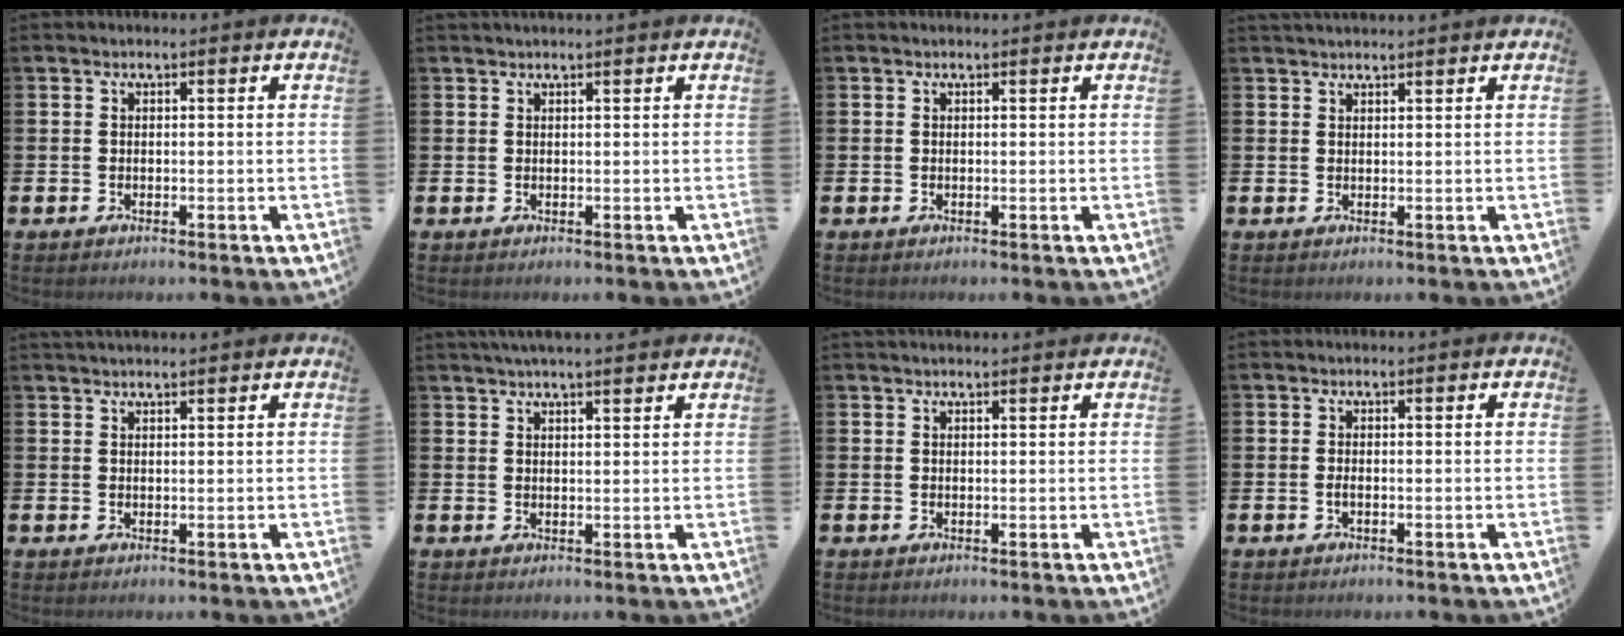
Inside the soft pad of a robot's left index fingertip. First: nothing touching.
{"total": 0.6, "force": [0.6, -0.1, 0.1], "torque": [0.002, -0.002, 0.011]}
{"total": 0.0}
{"total": 1.5, "force": [1.5, 0.0, 0.1], "torque": [0.009, -0.007, 0.024]}
{"total": 1.4, "force": [1.4, -0.1, 0.1], "torque": [0.000, -0.004, 0.025]}
{"total": 3.2, "force": [3.0, -0.1, 1.0], "torque": [-0.014, -0.011, 0.053]}
{"total": 1.0, "force": [1.0, 0.1, 0.2], "torque": [0.008, -0.003, 0.015]}
{"total": 0.7, "force": [-0.2, 0.2, 0.6], "torque": [-0.013, -0.001, -0.003]}